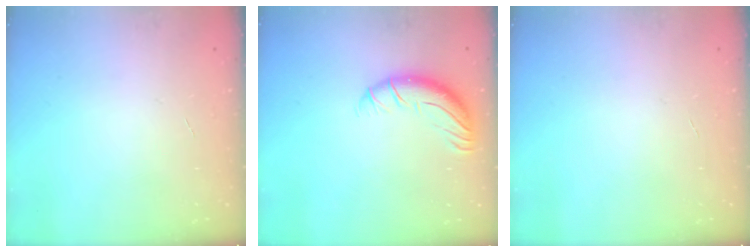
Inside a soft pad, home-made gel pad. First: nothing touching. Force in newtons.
{"total": 10.2, "press": 10.1, "slide": 1.7}
{"total": 0.0}